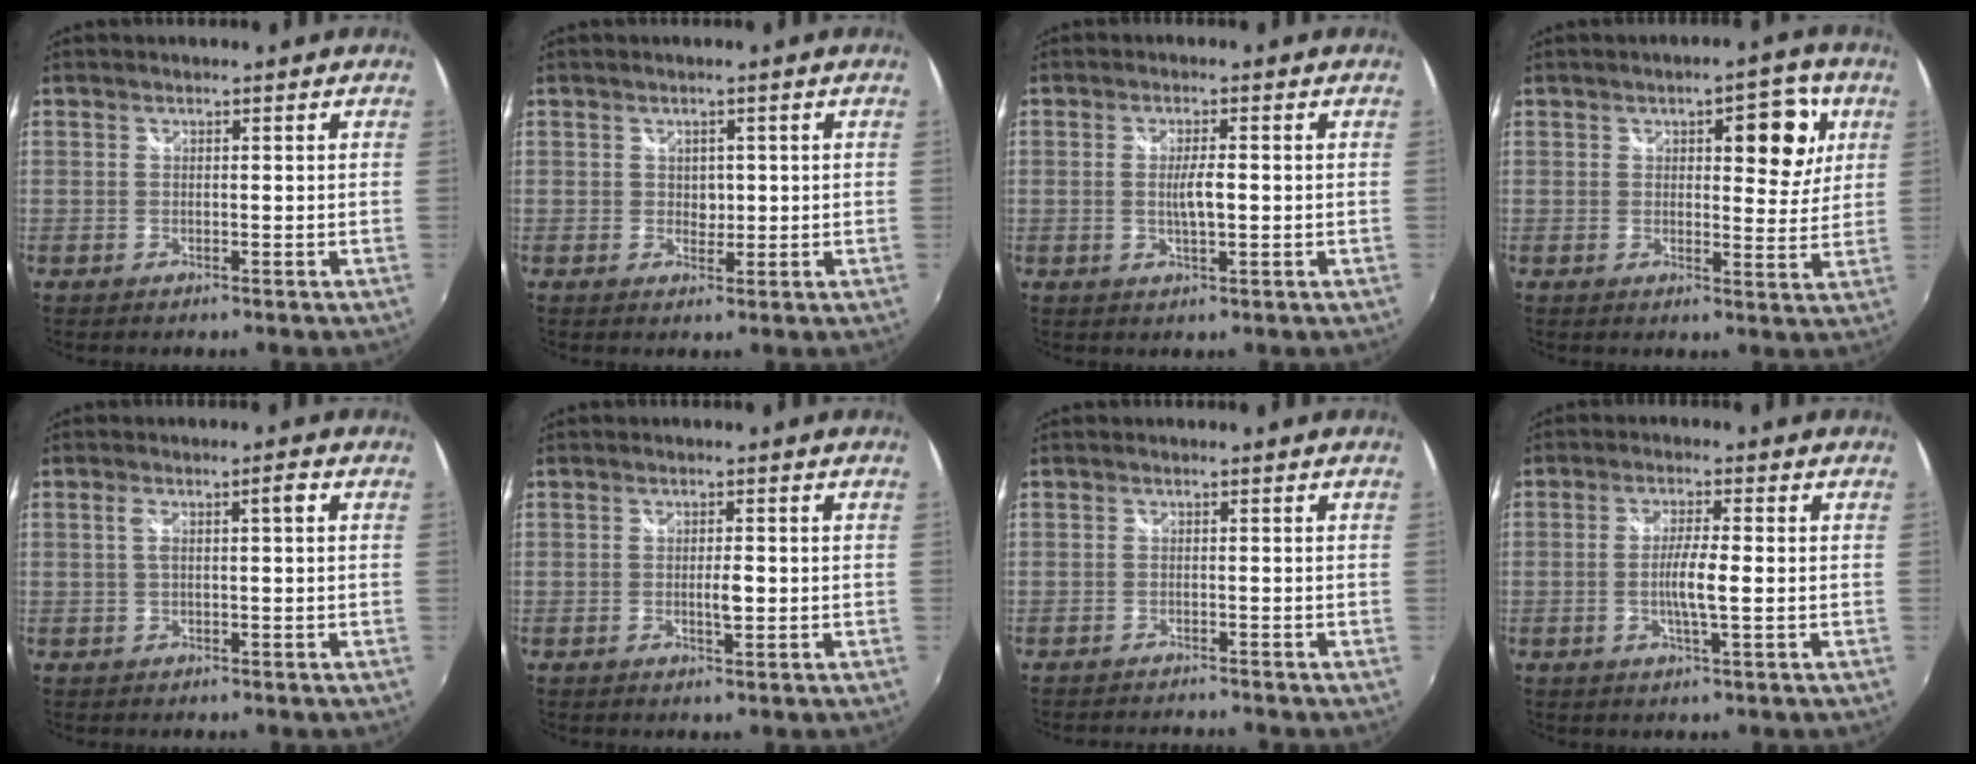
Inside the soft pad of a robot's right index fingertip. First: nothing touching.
{"total": 1.6, "force": [0.1, 1.5, 0.5], "torque": [-0.004, 0.003, 0.003]}
{"total": 3.4, "force": [-0.3, 0.6, 3.4], "torque": [-0.059, -0.002, -0.005]}
{"total": 8.5, "force": [3.1, 3.8, 6.9], "torque": [-0.084, 0.018, 0.042]}
{"total": 2.7, "force": [0.1, 0.5, 2.6], "torque": [-0.044, 0.008, 0.004]}
{"total": 2.2, "force": [-0.5, 0.7, 2.1], "torque": [-0.035, 0.001, -0.008]}
{"total": 3.8, "force": [-3.7, 0.1, 0.9], "torque": [-0.031, -0.015, -0.063]}
{"total": 4.6, "force": [-0.9, 0.1, 4.5], "torque": [-0.083, -0.002, -0.018]}